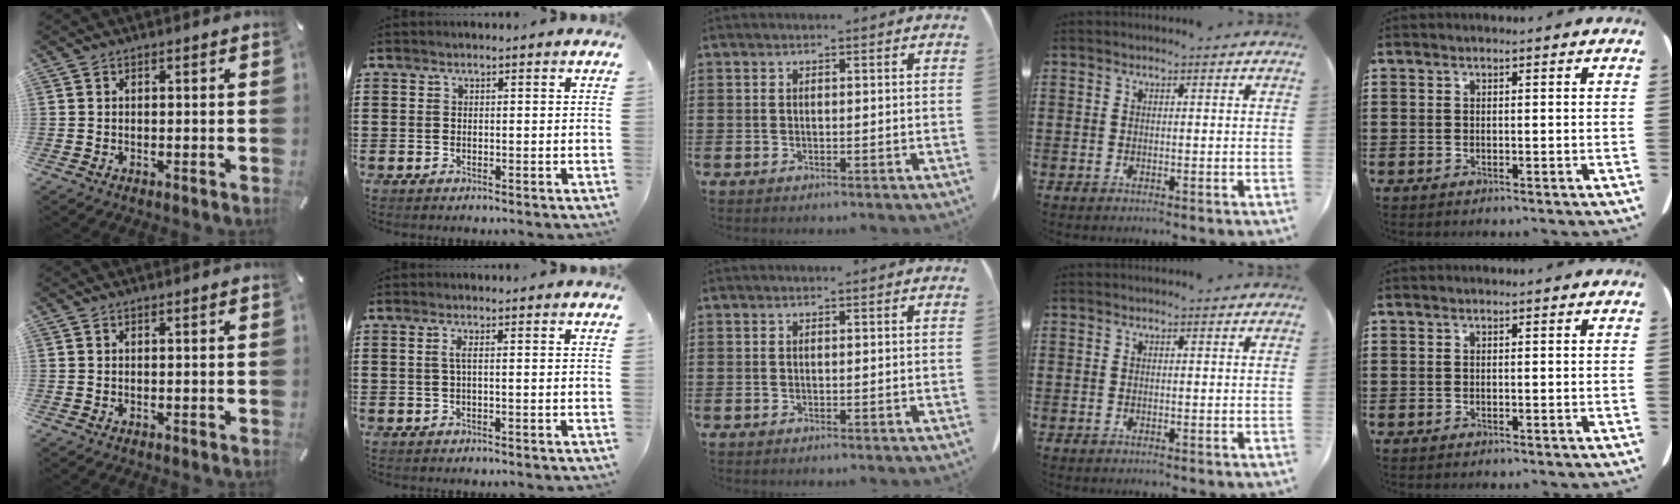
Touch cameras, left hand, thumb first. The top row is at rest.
{"index": {"total": 1.4, "force": [0.0, 0.1, 1.4], "torque": [-0.028, -0.001, -0.002]}}